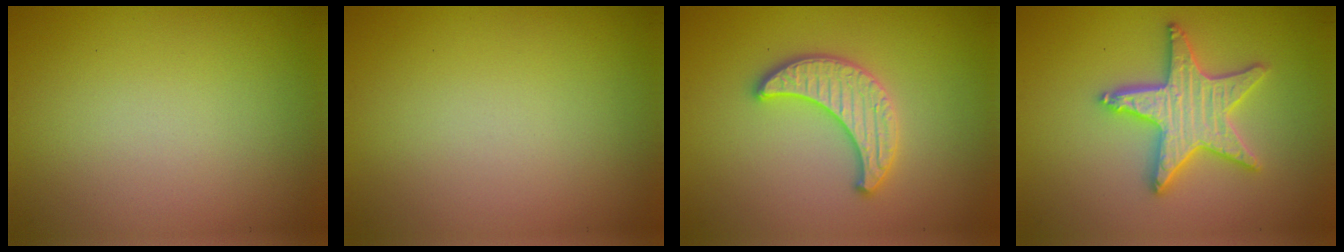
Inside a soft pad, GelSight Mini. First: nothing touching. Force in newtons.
{"total": 0.0}
{"total": 3.3, "press": 3.3, "slide": 0.4}
{"total": 5.2, "press": 5.1, "slide": 0.9}